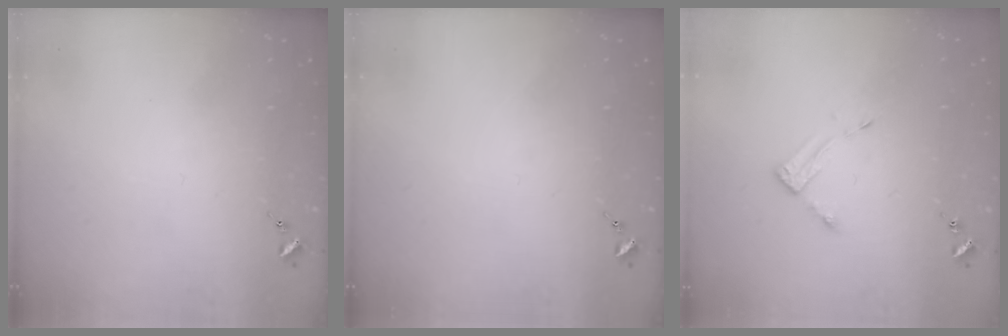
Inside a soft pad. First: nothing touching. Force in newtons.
{"total": 0.0}
{"total": 3.0, "press": 3.0, "slide": 0.3}